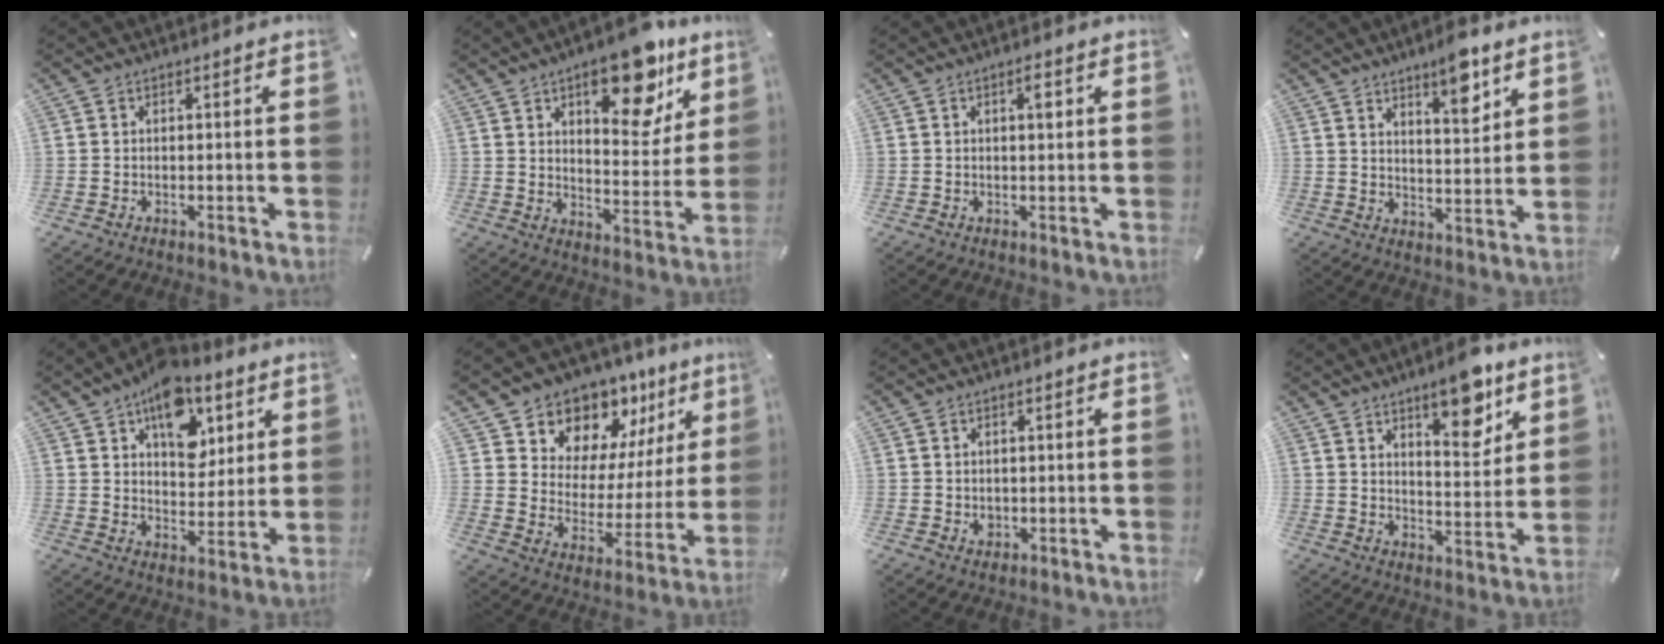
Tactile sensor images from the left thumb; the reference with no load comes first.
{"total": 17.6, "force": [10.6, 7.8, 11.7], "torque": [-0.146, -0.061, 0.171]}
{"total": 2.1, "force": [0.7, 0.6, 1.9], "torque": [-0.025, -0.001, 0.006]}
{"total": 8.3, "force": [6.4, 2.6, 4.6], "torque": [-0.054, -0.044, 0.105]}
{"total": 13.9, "force": [7.7, 8.9, 7.5], "torque": [-0.100, -0.036, 0.137]}
{"total": 11.0, "force": [9.0, 6.3, -0.5], "torque": [0.008, -0.112, 0.163]}
{"total": 1.5, "force": [0.2, 1.4, 0.6], "torque": [-0.005, 0.001, 0.001]}
{"total": 11.8, "force": [7.8, 4.7, 7.6], "torque": [-0.086, -0.052, 0.128]}